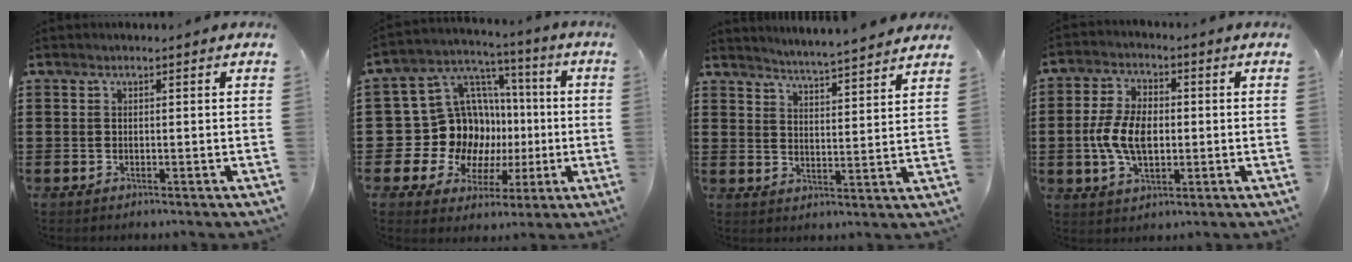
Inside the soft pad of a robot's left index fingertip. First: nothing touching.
{"total": 14.6, "force": [-0.5, 13.6, 5.1], "torque": [-0.138, -0.021, 0.016]}
{"total": 4.0, "force": [3.9, -1.1, 0.1], "torque": [-0.020, -0.033, 0.065]}
{"total": 7.7, "force": [-0.7, 4.5, 6.2], "torque": [-0.141, 0.006, -0.019]}